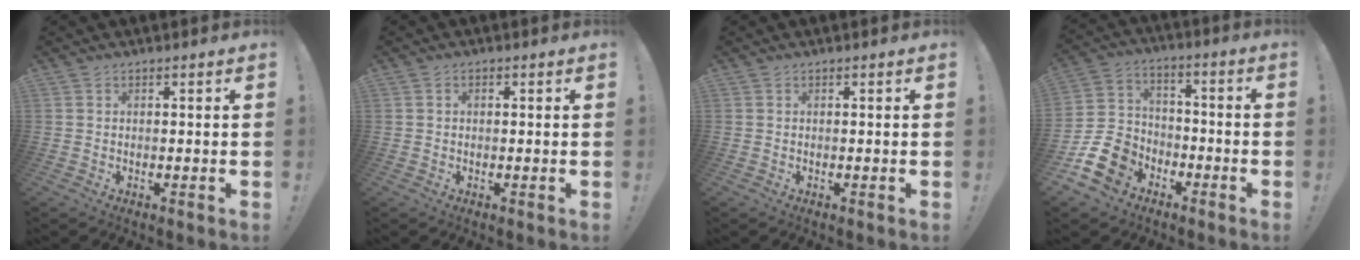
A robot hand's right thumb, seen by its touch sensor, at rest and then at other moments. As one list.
[{"total": 0.8, "force": [-0.3, 0.6, 0.4], "torque": [-0.012, 0.006, -0.005]}, {"total": 0.0}, {"total": 14.1, "force": [-7.5, 10.5, 5.7], "torque": [-0.105, 0.050, -0.133]}]